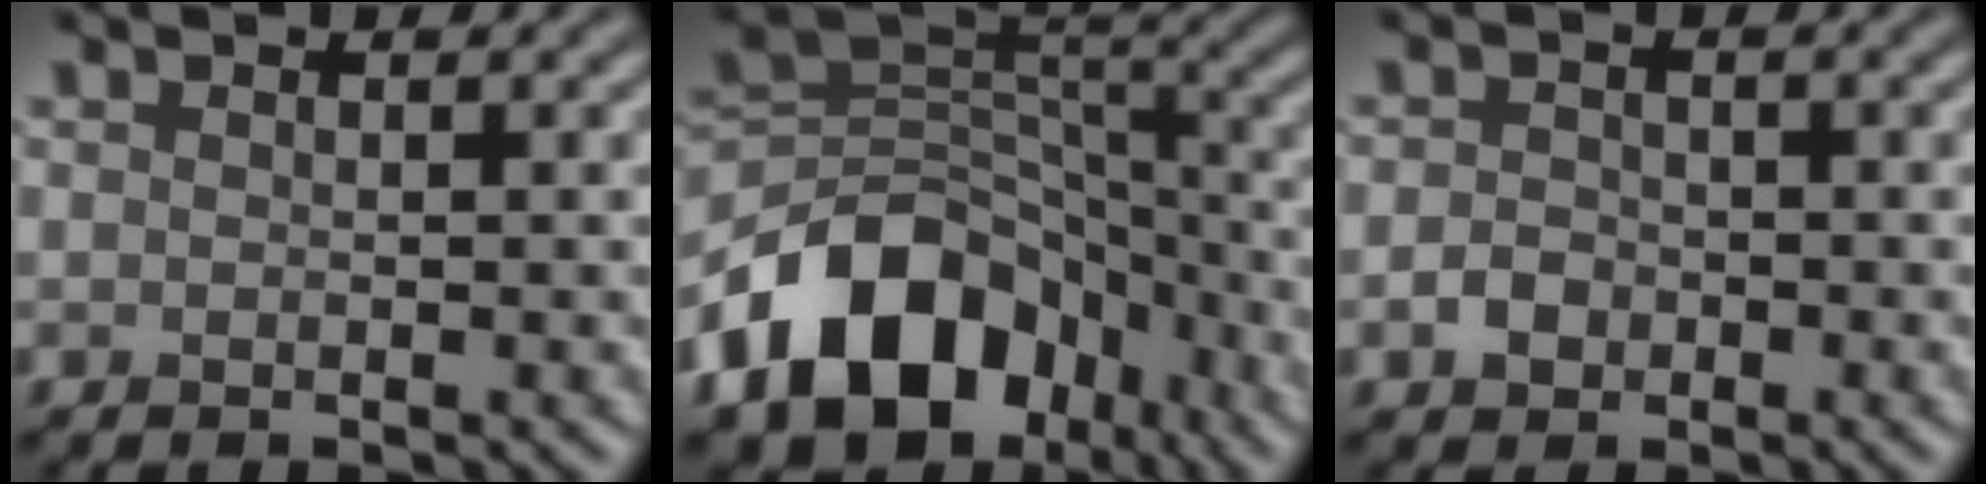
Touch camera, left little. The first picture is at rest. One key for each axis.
{"total": 12.0, "fx": -6.5, "fy": 8.1, "fz": 5.9, "tx": -0.100, "ty": 0.008, "tz": -0.126}
{"total": 1.8, "fx": -0.7, "fy": 1.5, "fz": 0.8, "tx": -0.012, "ty": 0.000, "tz": -0.018}